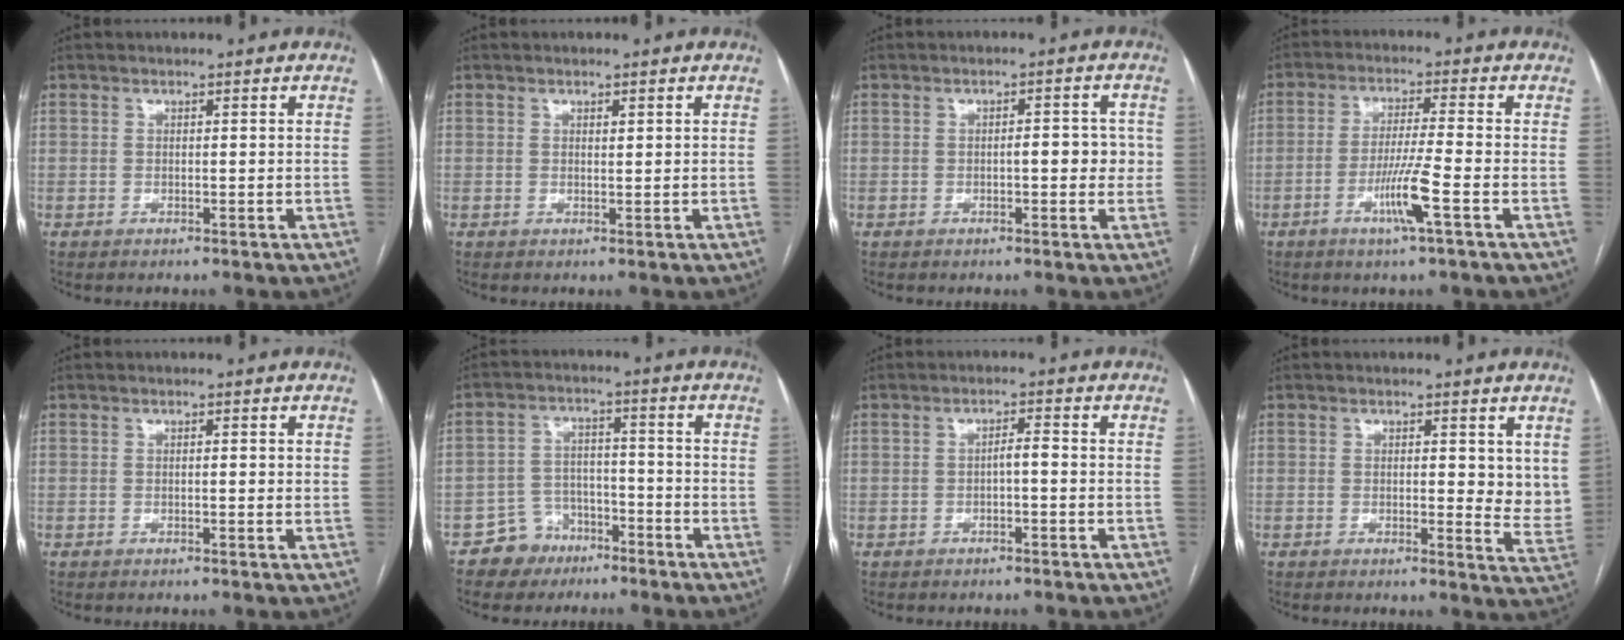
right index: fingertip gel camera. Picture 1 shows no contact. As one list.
[{"total": 0.7, "force": [0.4, 0.2, 0.5], "torque": [-0.012, -0.002, 0.007]}, {"total": 4.0, "force": [-0.3, 1.5, 3.7], "torque": [-0.041, 0.008, -0.005]}, {"total": 6.9, "force": [-2.8, -0.7, 6.2], "torque": [-0.120, -0.011, -0.055]}, {"total": 1.0, "force": [0.2, 0.2, 1.0], "torque": [-0.017, 0.001, 0.002]}, {"total": 6.2, "force": [-4.1, 4.6, 0.5], "torque": [0.000, 0.015, -0.066]}, {"total": 1.8, "force": [-0.5, 0.4, 1.7], "torque": [-0.026, 0.005, -0.008]}, {"total": 5.3, "force": [1.8, 2.3, 4.4], "torque": [-0.047, -0.016, 0.019]}]